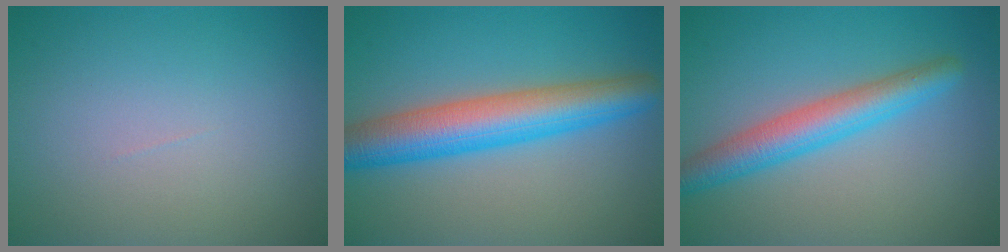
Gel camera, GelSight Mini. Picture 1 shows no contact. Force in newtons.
{"total": 7.3, "press": 7.3, "slide": 0.2}
{"total": 4.6, "press": 4.6, "slide": 0.1}